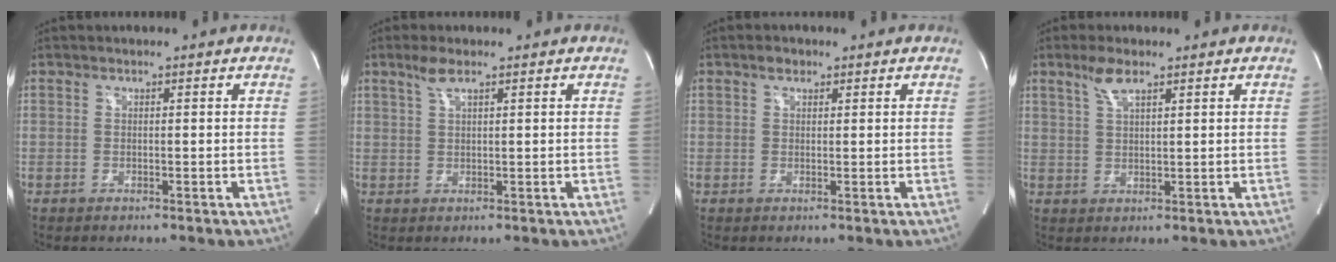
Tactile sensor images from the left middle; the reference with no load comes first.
{"total": 2.6, "force": [1.7, 0.3, 1.8], "torque": [-0.046, 0.006, 0.038]}
{"total": 1.4, "force": [0.9, 0.9, 0.6], "torque": [-0.014, 0.006, 0.014]}
{"total": 3.6, "force": [2.4, 0.7, 2.5], "torque": [-0.058, 0.005, 0.051]}